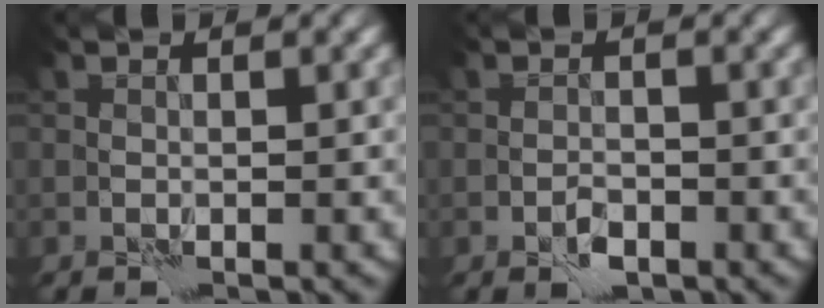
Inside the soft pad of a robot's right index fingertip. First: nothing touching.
{"total": 1.2, "force": [-0.7, 0.6, 0.8], "torque": [-0.011, 0.001, -0.014]}